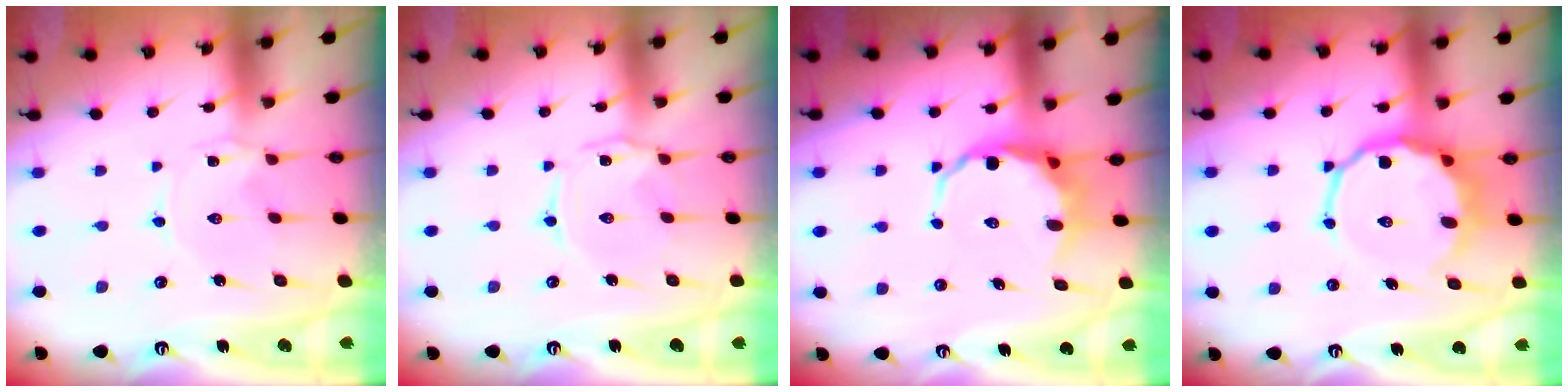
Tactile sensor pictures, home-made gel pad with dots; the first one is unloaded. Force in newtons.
{"total": 1.5, "press": 1.5, "slide": 0.4}
{"total": 8.6, "press": 8.4, "slide": 2.1}
{"total": 11.1, "press": 10.6, "slide": 3.3}